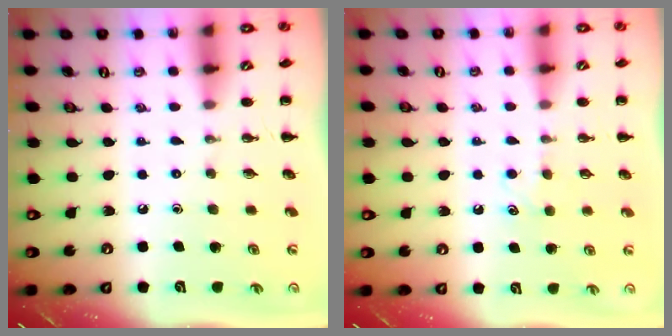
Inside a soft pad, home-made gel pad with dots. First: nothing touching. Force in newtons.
{"total": 4.4, "press": 4.2, "slide": 1.2}